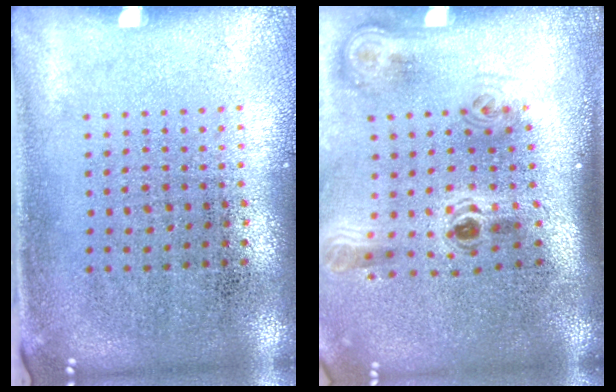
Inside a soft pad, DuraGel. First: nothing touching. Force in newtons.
{"total": 2.2, "press": 1.4, "slide": 1.7}